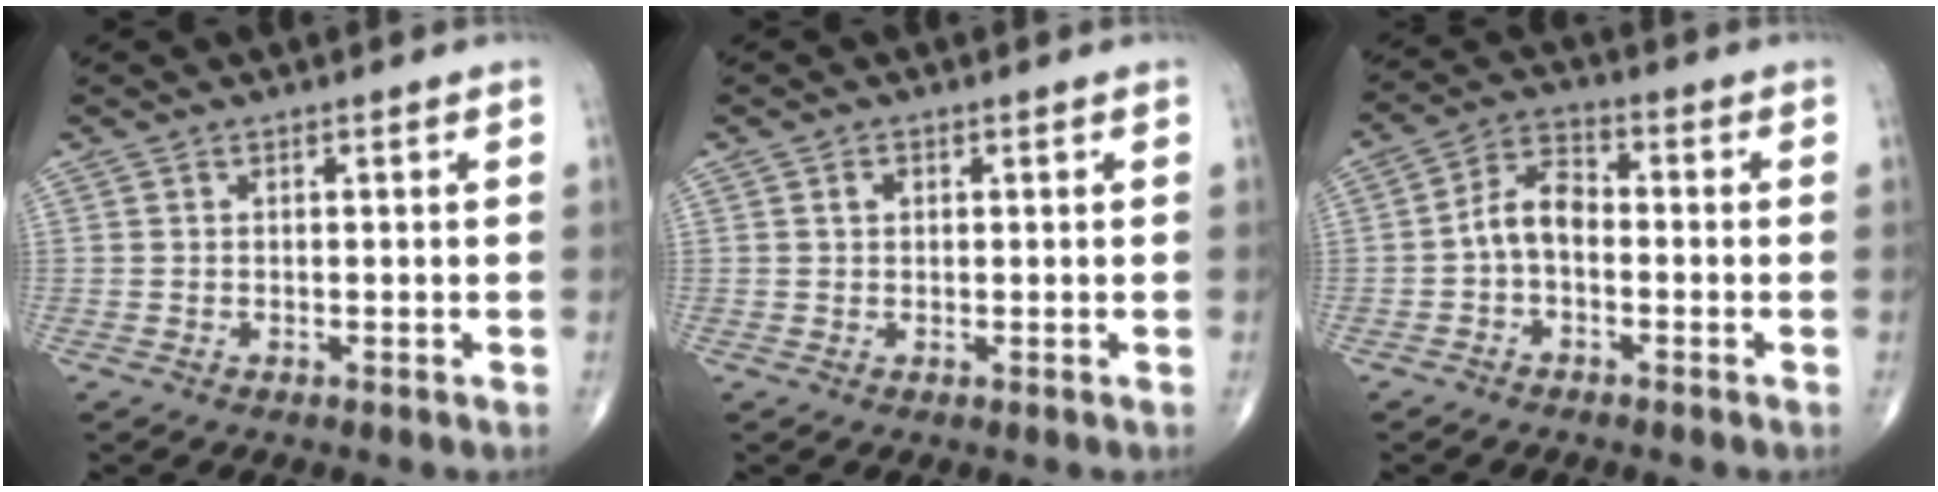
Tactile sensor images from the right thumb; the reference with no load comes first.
{"total": 1.3, "force": [0.4, 1.0, 0.7], "torque": [-0.009, 0.003, 0.006]}
{"total": 6.4, "force": [-1.2, 3.9, 4.9], "torque": [-0.082, 0.028, -0.036]}